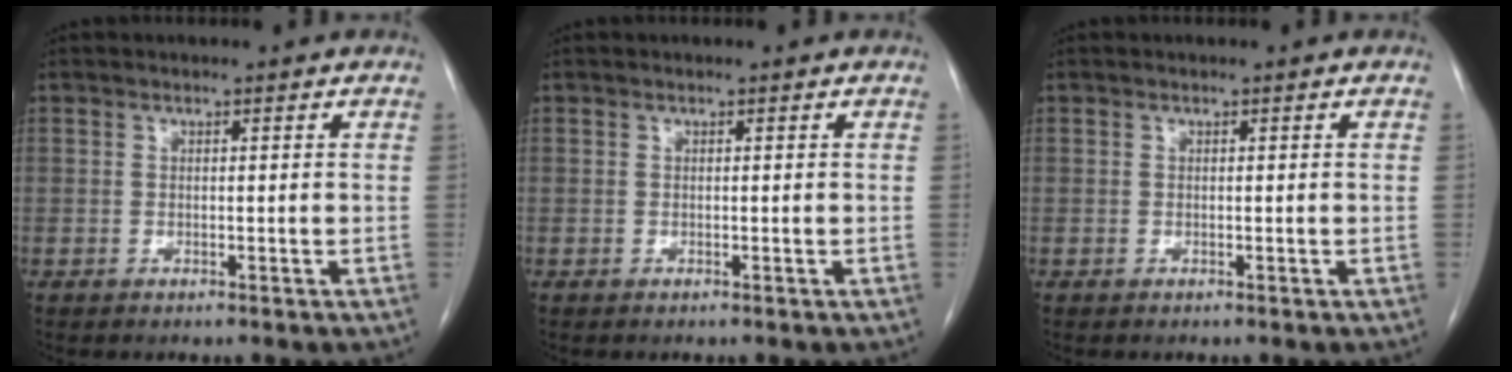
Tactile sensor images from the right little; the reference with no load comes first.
{"total": 0.0}
{"total": 0.0}